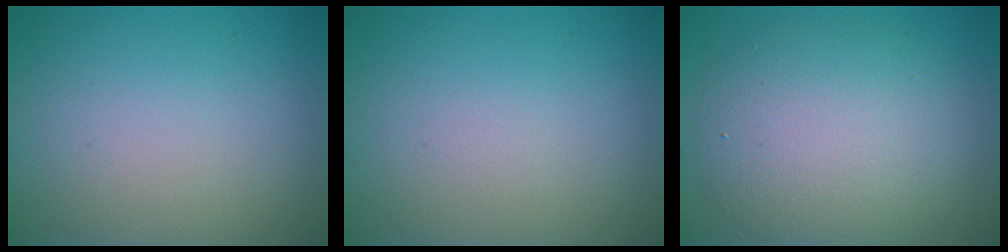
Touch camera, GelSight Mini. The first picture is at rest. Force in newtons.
{"total": 0.0}
{"total": 7.5, "press": 7.5, "slide": 0.8}